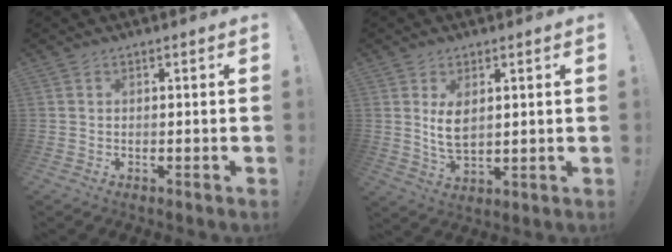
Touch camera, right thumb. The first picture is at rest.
{"total": 6.1, "force": [1.8, 3.2, 4.9], "torque": [-0.077, -0.015, 0.026]}